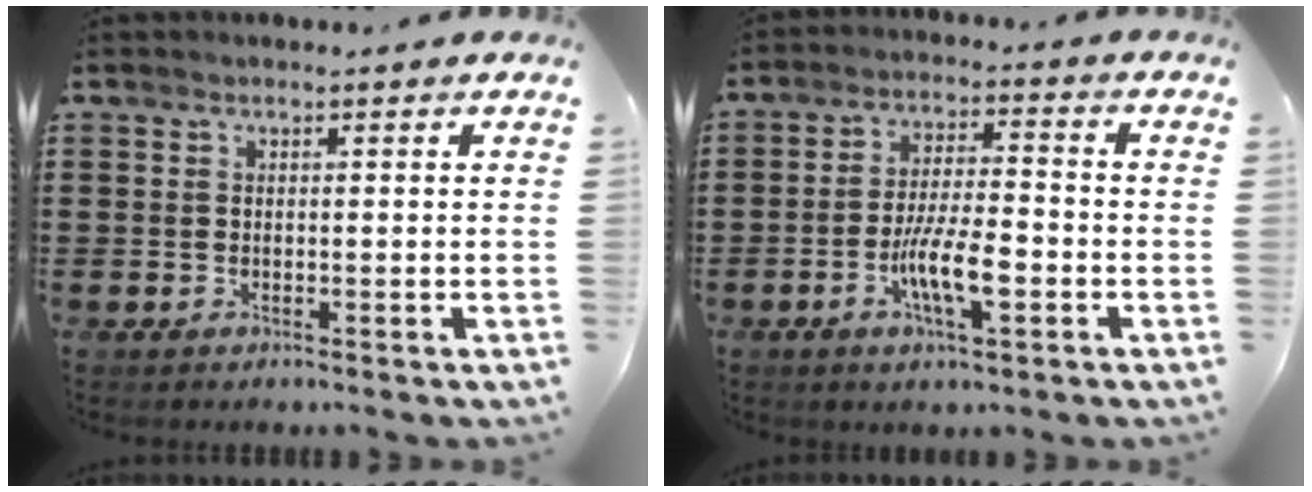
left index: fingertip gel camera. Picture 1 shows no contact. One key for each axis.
{"total": 8.4, "fx": -3.0, "fy": 2.4, "fz": 7.5, "tx": -0.148, "ty": -0.003, "tz": -0.057}